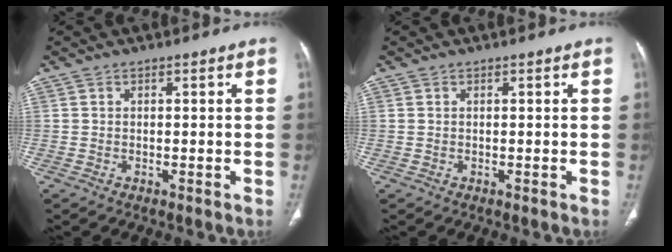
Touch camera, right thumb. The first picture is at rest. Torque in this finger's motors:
{"motor_torque": [0.13, 0.05, 0.00, 0.28, 0.03]}